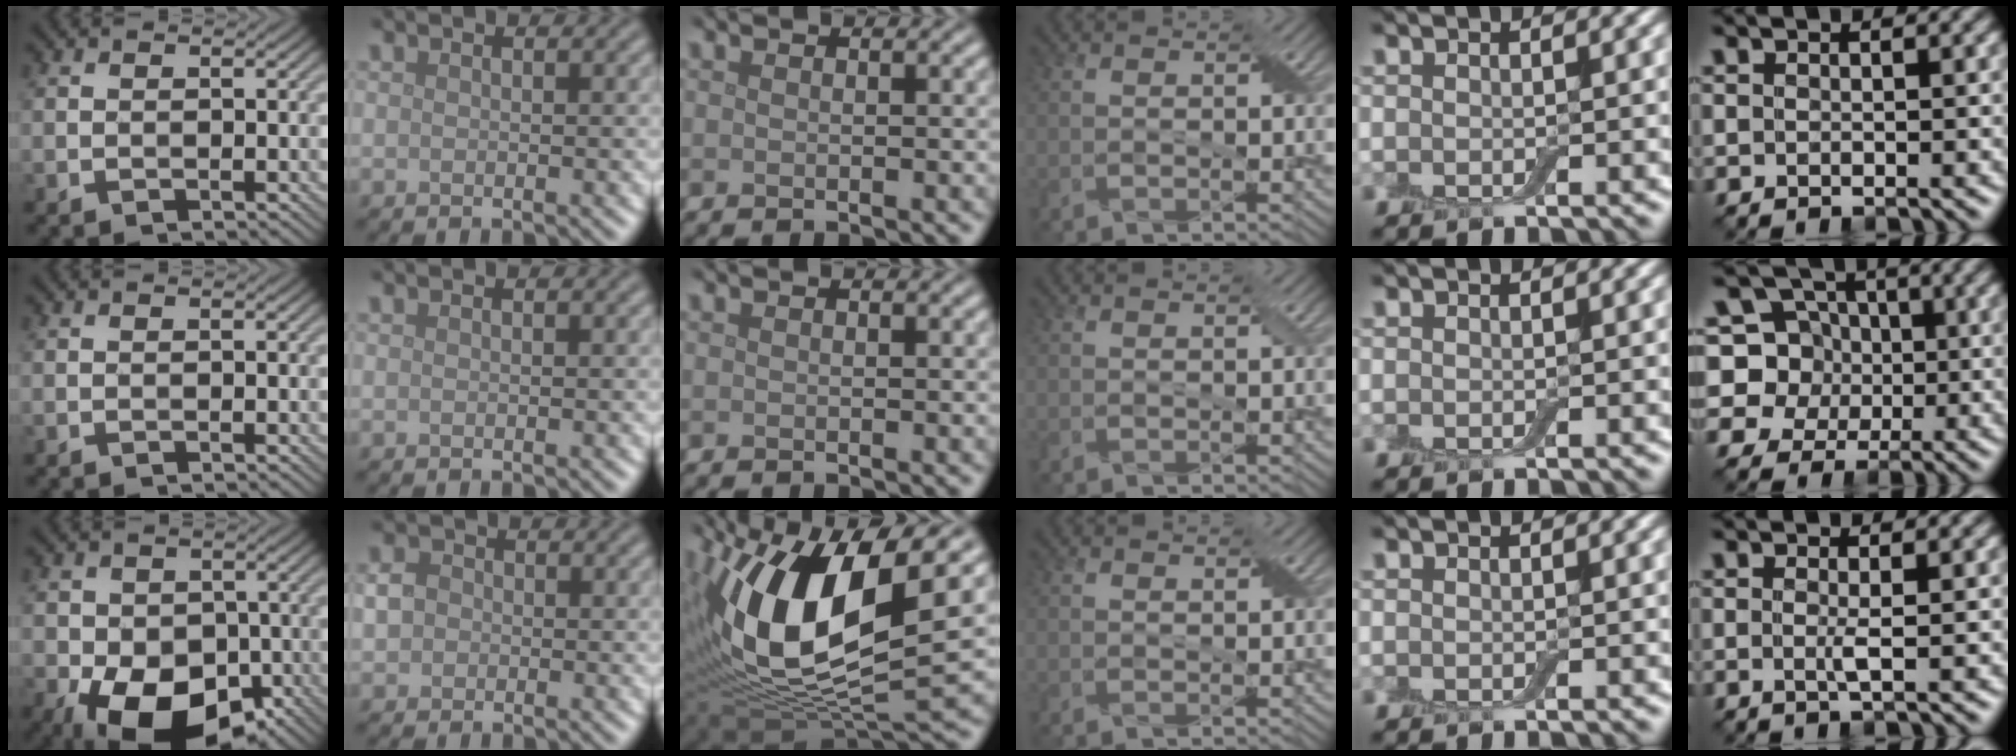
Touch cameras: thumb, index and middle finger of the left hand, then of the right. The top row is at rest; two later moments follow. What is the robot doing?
{"motion": "extract", "object": "airpods case & airpods"}